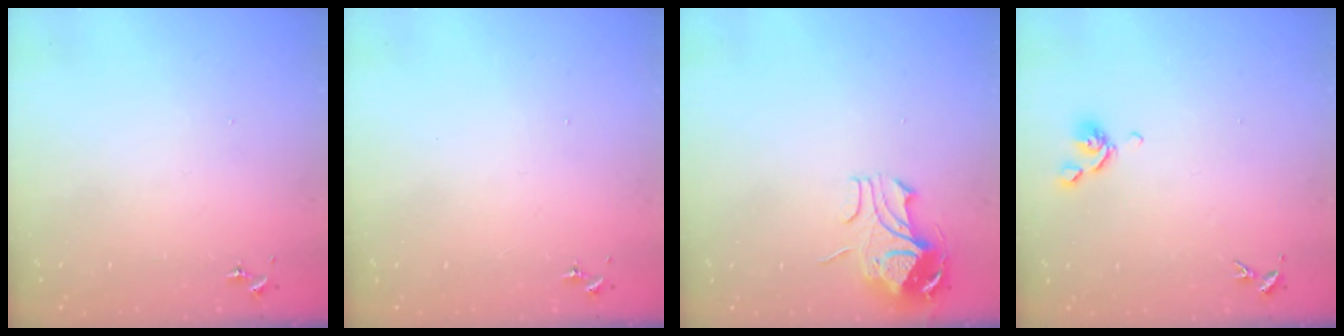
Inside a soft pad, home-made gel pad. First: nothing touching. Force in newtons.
{"total": 0.0}
{"total": 9.6, "press": 9.6, "slide": 1.1}
{"total": 6.7, "press": 6.6, "slide": 1.5}